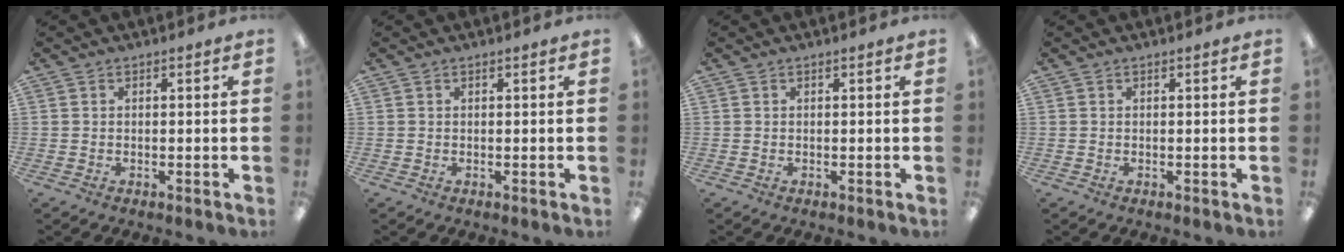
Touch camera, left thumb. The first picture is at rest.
{"total": 0.0}
{"total": 0.0}
{"total": 0.0}